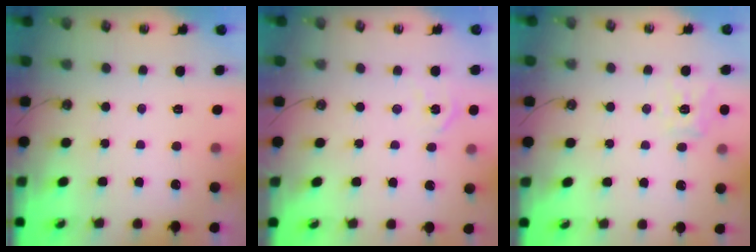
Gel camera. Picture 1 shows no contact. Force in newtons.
{"total": 6.5, "press": 6.4, "slide": 0.7}
{"total": 10.8, "press": 10.7, "slide": 1.3}